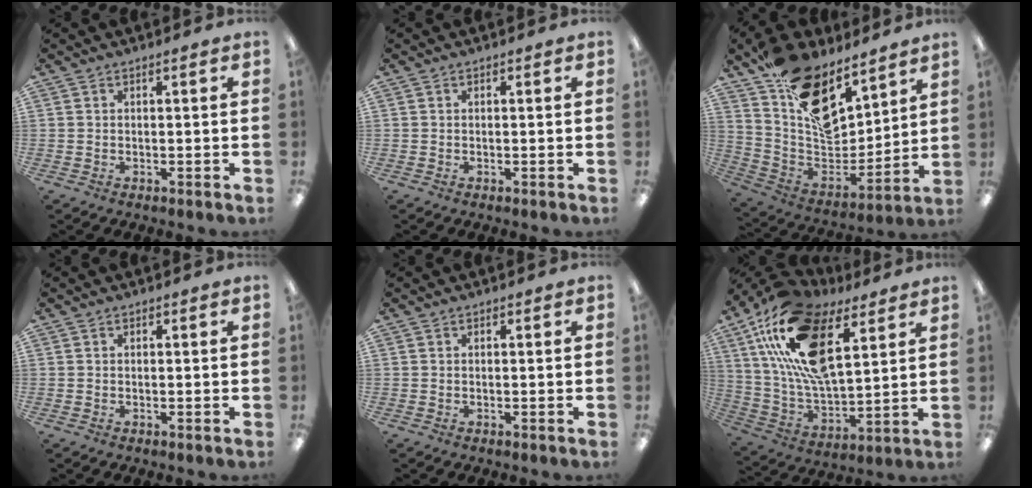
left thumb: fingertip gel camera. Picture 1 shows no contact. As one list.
[{"total": 0.0}, {"total": 20.2, "force": [12.4, 10.6, 12.0], "torque": [-0.203, -0.077, 0.230]}, {"total": 0.0}, {"total": 0.0}, {"total": 23.5, "force": [10.9, 11.7, 17.3], "torque": [-0.350, -0.040, 0.195]}]